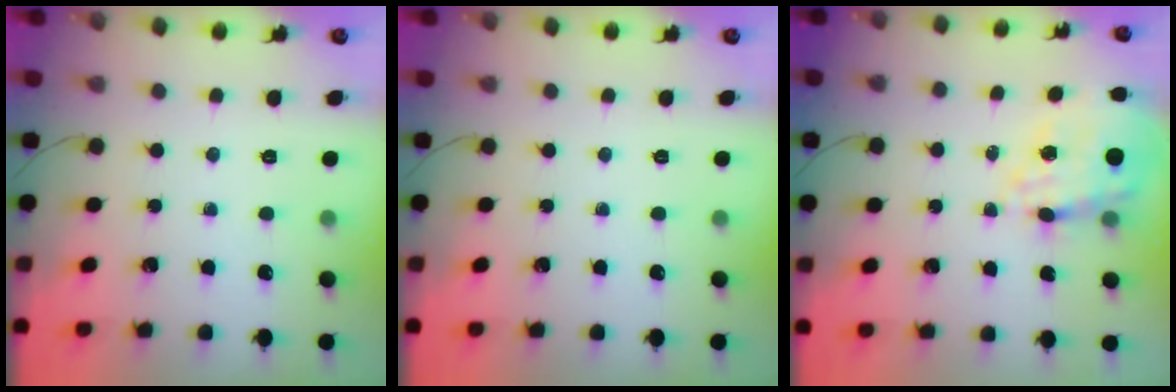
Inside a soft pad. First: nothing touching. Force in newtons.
{"total": 0.0}
{"total": 15.0, "press": 14.5, "slide": 3.8}